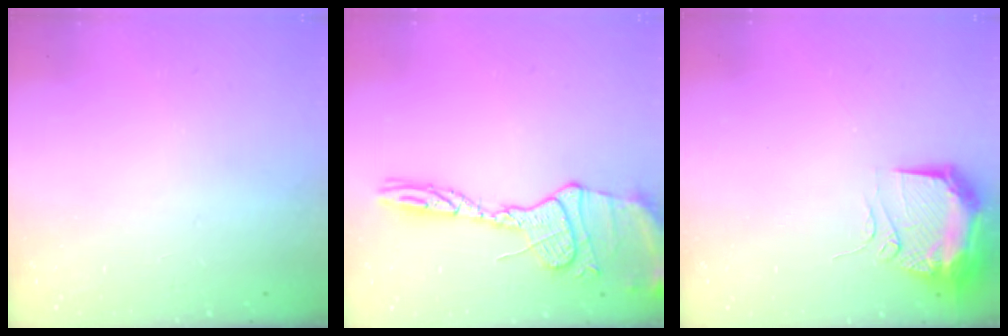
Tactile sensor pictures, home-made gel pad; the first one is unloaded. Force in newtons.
{"total": 14.8, "press": 14.8, "slide": 1.1}
{"total": 14.7, "press": 10.7, "slide": 10.1}